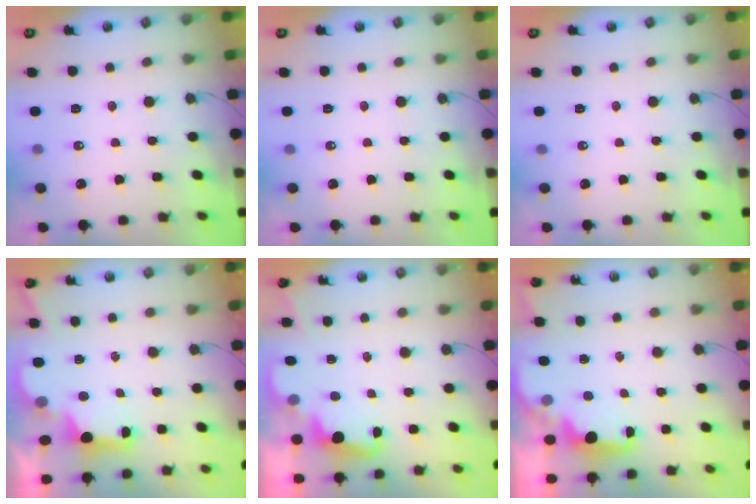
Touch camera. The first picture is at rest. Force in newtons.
{"total": 0.0}
{"total": 0.0}
{"total": 2.9, "press": 2.8, "slide": 0.9}
{"total": 2.4, "press": 2.3, "slide": 0.5}
{"total": 2.4, "press": 2.2, "slide": 0.8}